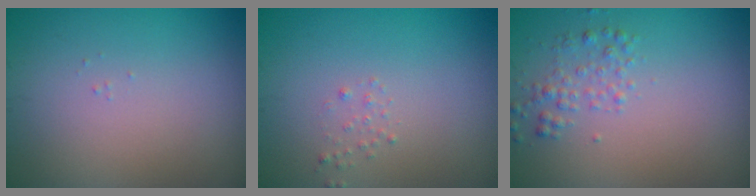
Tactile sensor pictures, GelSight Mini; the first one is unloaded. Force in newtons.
{"total": 0.6, "press": 0.6, "slide": 0.0}
{"total": 1.6, "press": 1.6, "slide": 0.0}